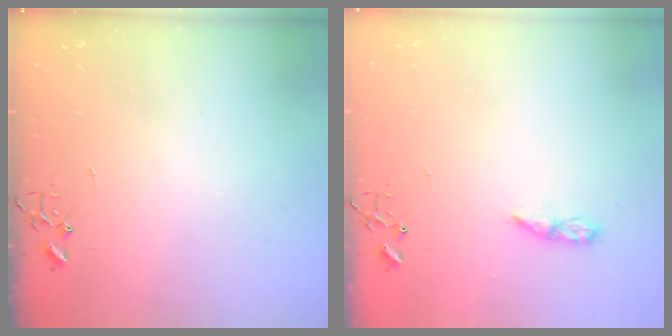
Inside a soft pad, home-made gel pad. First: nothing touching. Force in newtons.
{"total": 5.1, "press": 5.1, "slide": 0.6}